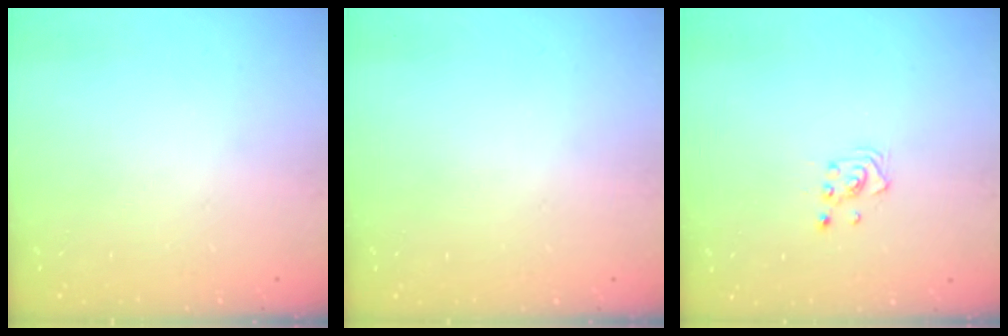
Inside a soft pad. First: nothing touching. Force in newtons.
{"total": 0.0}
{"total": 2.8, "press": 2.8, "slide": 0.3}